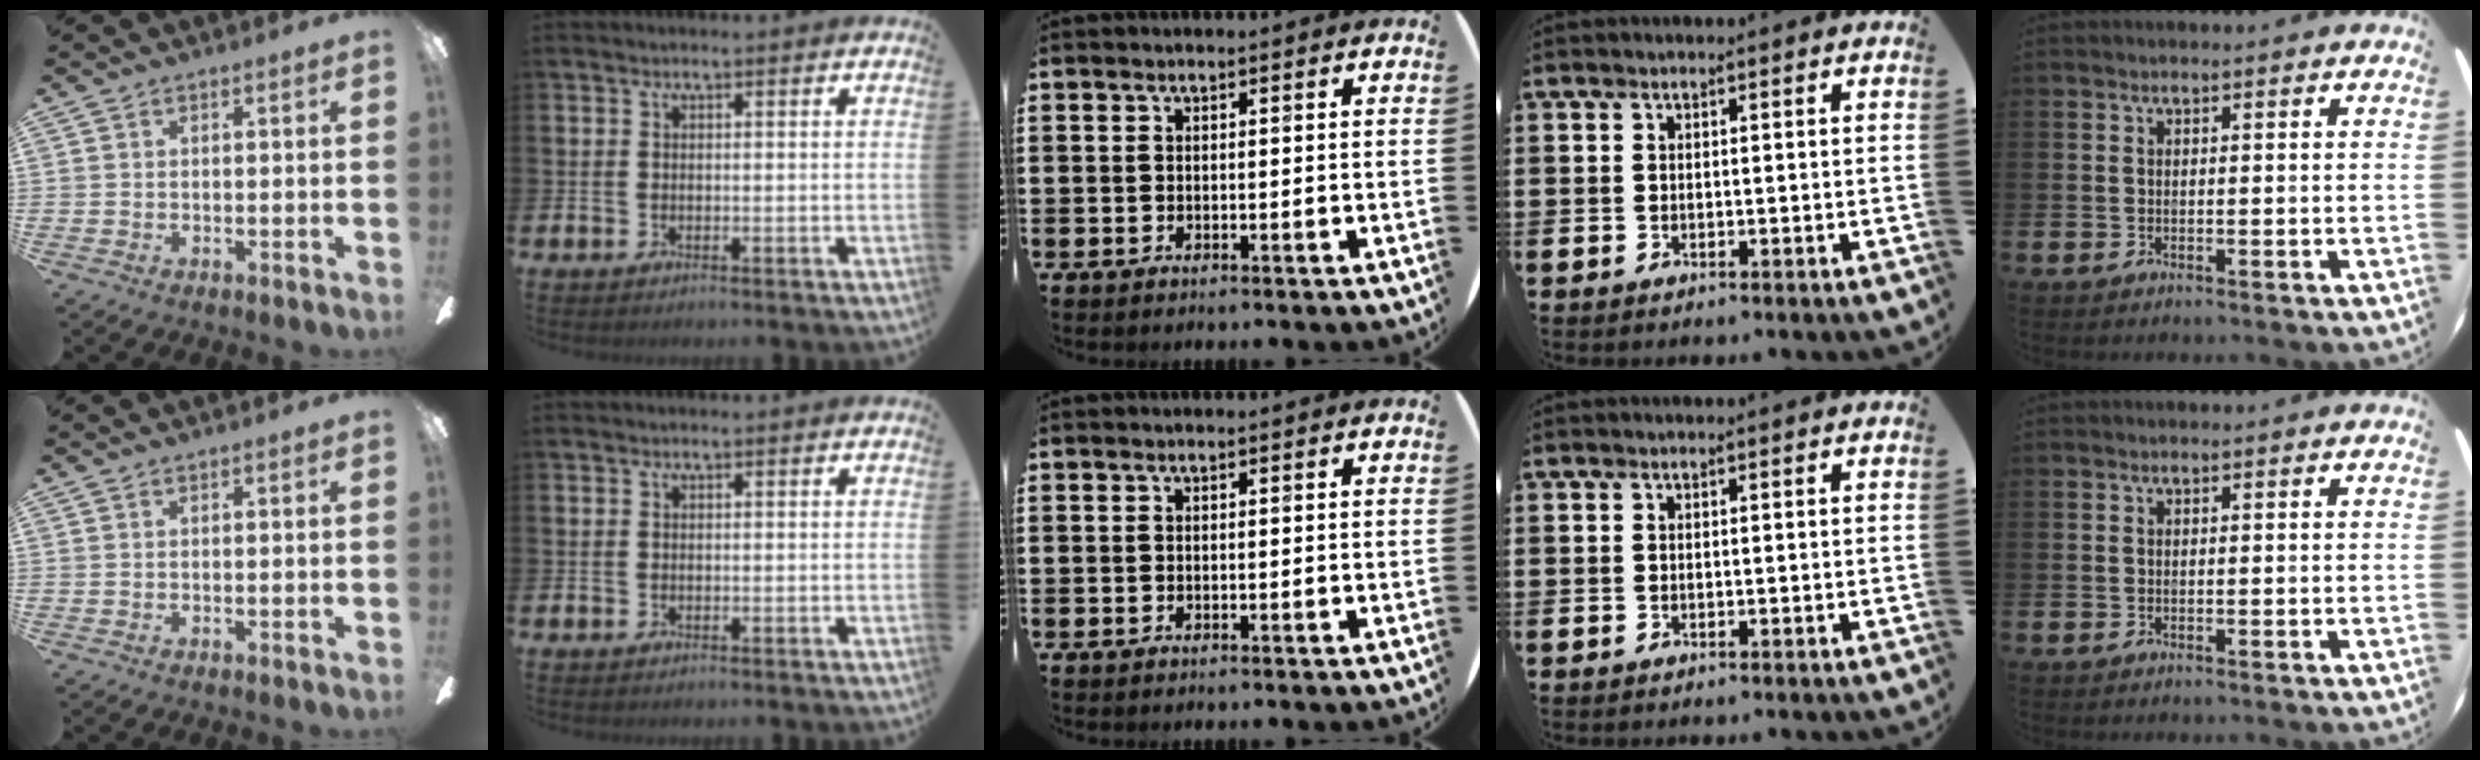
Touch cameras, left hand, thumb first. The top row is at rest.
{}